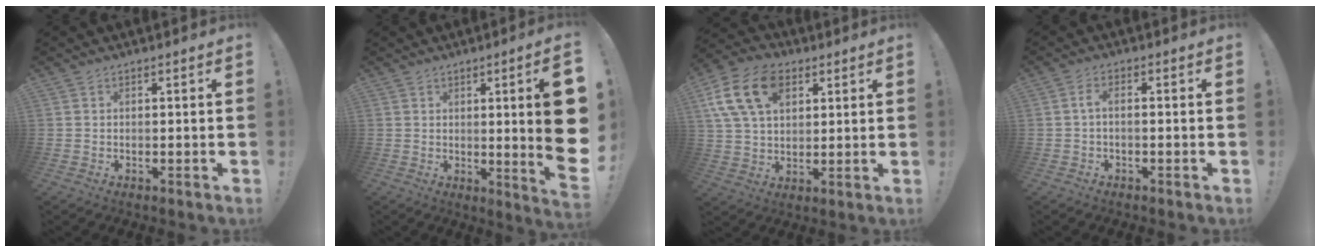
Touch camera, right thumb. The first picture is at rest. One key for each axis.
{"total": 13.3, "fx": 1.4, "fy": 0.3, "fz": 13.3, "tx": -0.177, "ty": -0.031, "tz": 0.018}
{"total": 16.5, "fx": 6.9, "fy": 11.1, "fz": 10.1, "tx": -0.185, "ty": -0.017, "tz": 0.131}
{"total": 2.7, "fx": -1.0, "fy": 0.6, "fz": 2.4, "tx": -0.048, "ty": 0.003, "tz": -0.020}